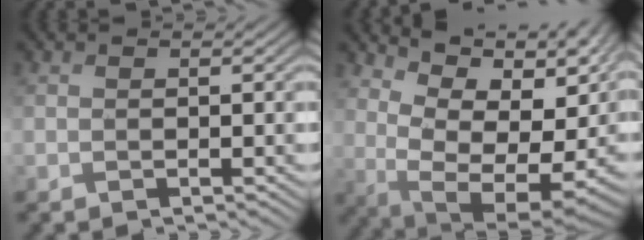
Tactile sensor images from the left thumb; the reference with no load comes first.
{"total": 15.6, "force": [3.8, 8.0, 12.9], "torque": [-0.186, 0.008, 0.098]}